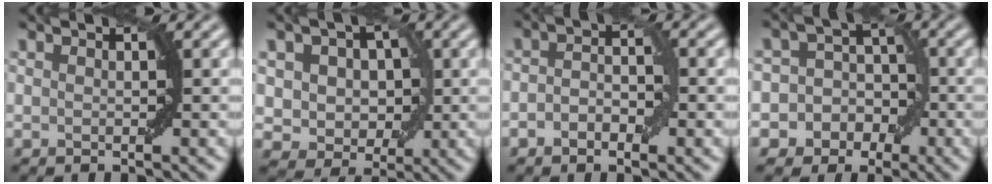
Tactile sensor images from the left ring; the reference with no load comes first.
{"total": 5.5, "force": [1.0, 4.3, 3.2], "torque": [-0.038, 0.010, -0.002]}
{"total": 2.8, "force": [-0.9, 1.5, 2.2], "torque": [-0.039, 0.003, -0.017]}
{"total": 7.8, "force": [-2.6, 7.1, 1.5], "torque": [-0.011, 0.020, -0.073]}